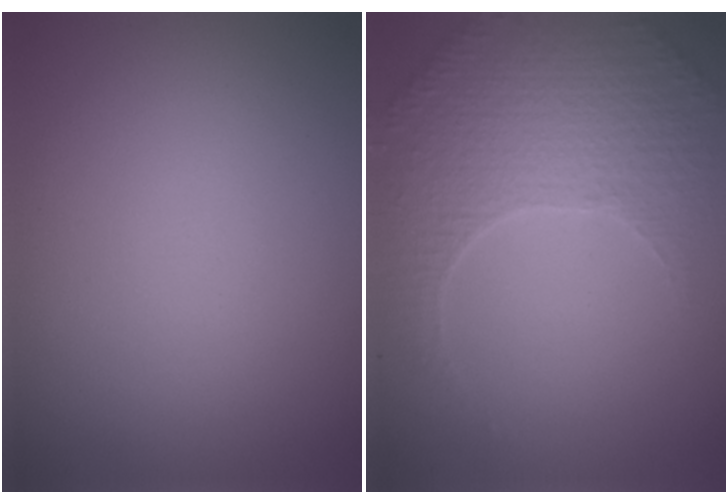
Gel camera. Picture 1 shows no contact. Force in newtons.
{"total": 5.3, "press": 3.7, "slide": 3.8}